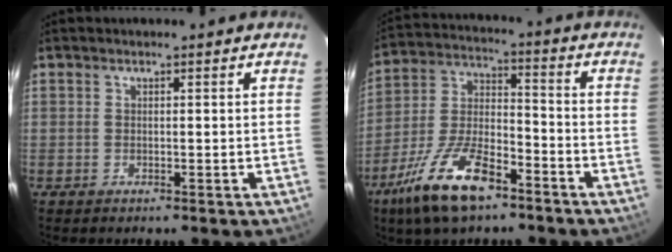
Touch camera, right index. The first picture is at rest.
{"total": 16.3, "force": [-10.4, 6.0, 11.0], "torque": [-0.235, -0.012, -0.192]}